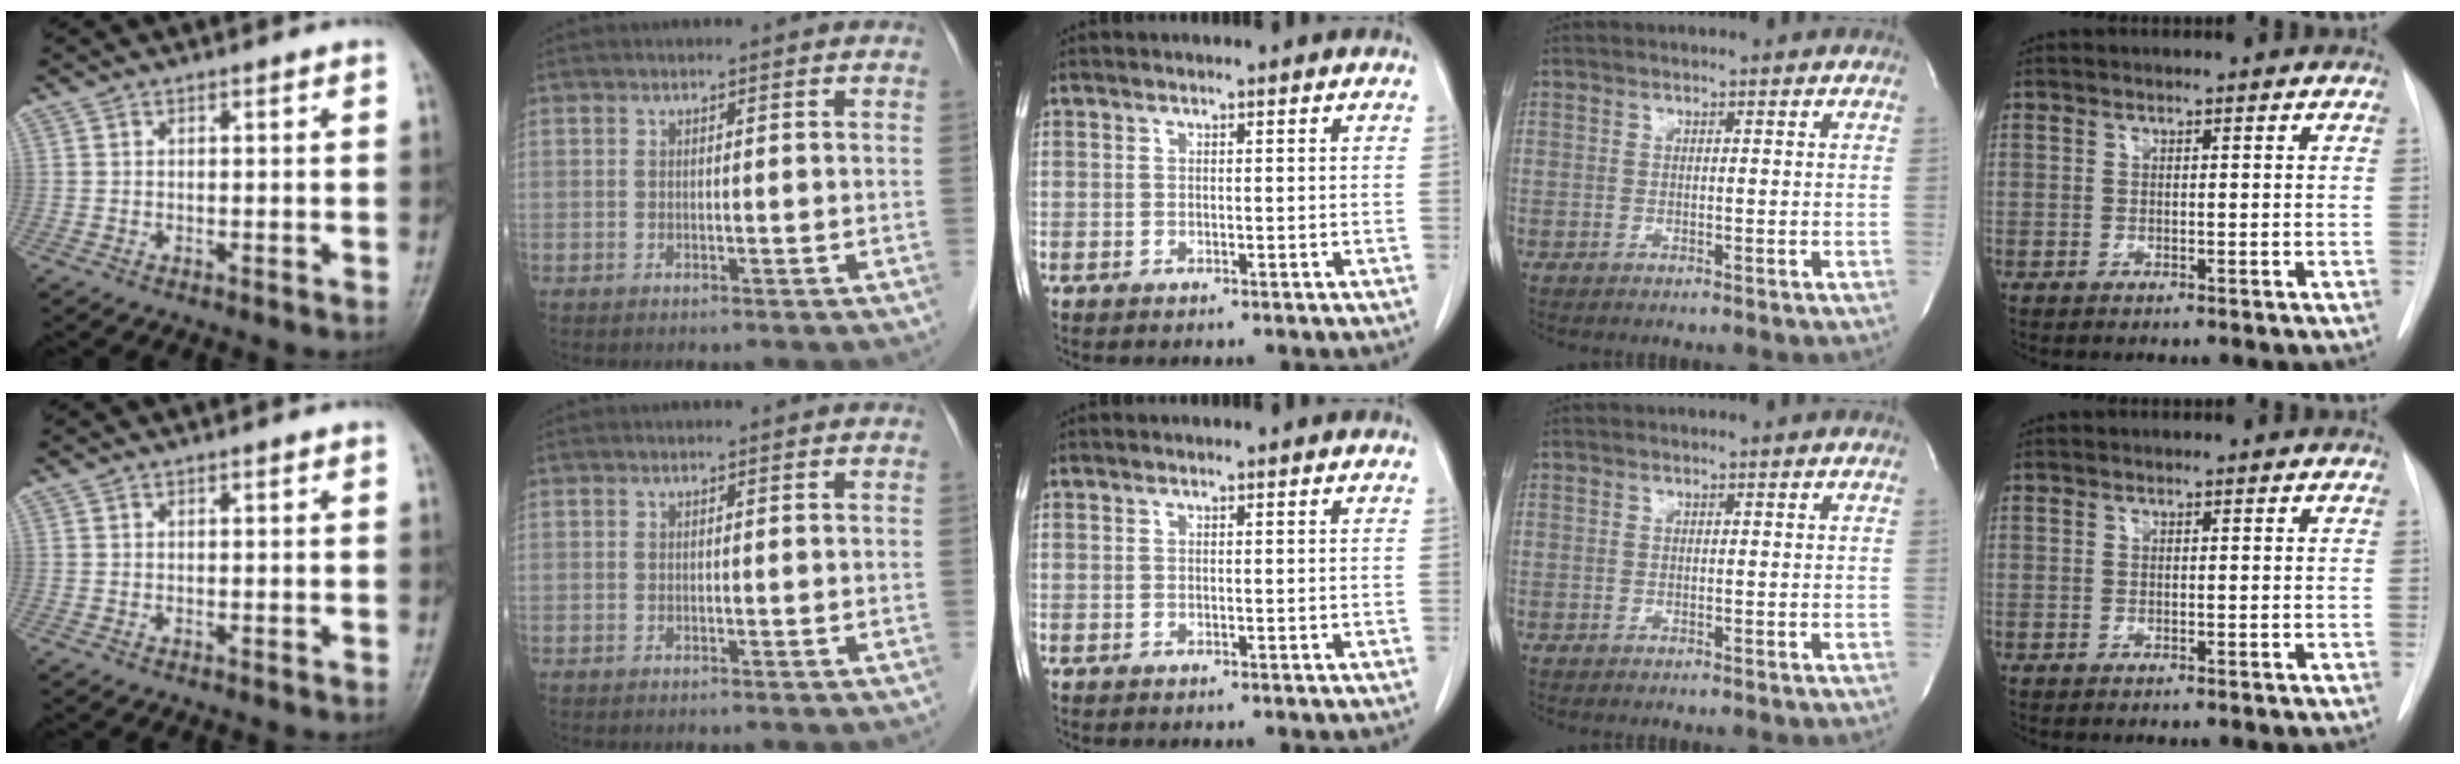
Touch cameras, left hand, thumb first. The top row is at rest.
{}